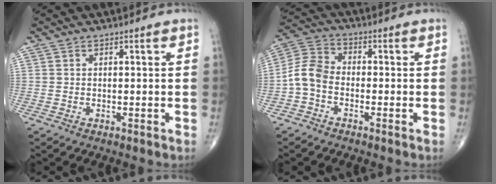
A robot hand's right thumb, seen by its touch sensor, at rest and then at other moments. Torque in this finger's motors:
{"motor_torque": [-0.21, 0.34, 0.39, -0.26, 0.04]}